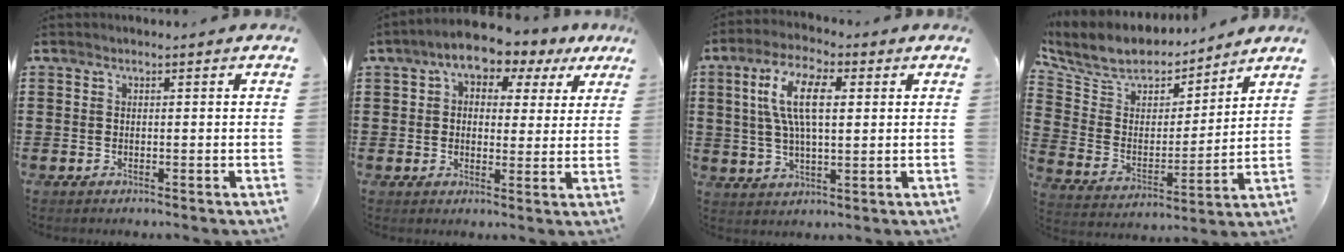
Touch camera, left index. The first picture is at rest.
{"total": 5.7, "force": [4.0, 2.8, 2.9], "torque": [-0.063, -0.009, 0.064]}
{"total": 9.6, "force": [2.2, 4.0, 8.5], "torque": [-0.181, 0.011, 0.032]}
{"total": 8.0, "force": [7.1, 3.3, 1.6], "torque": [-0.076, -0.047, 0.126]}